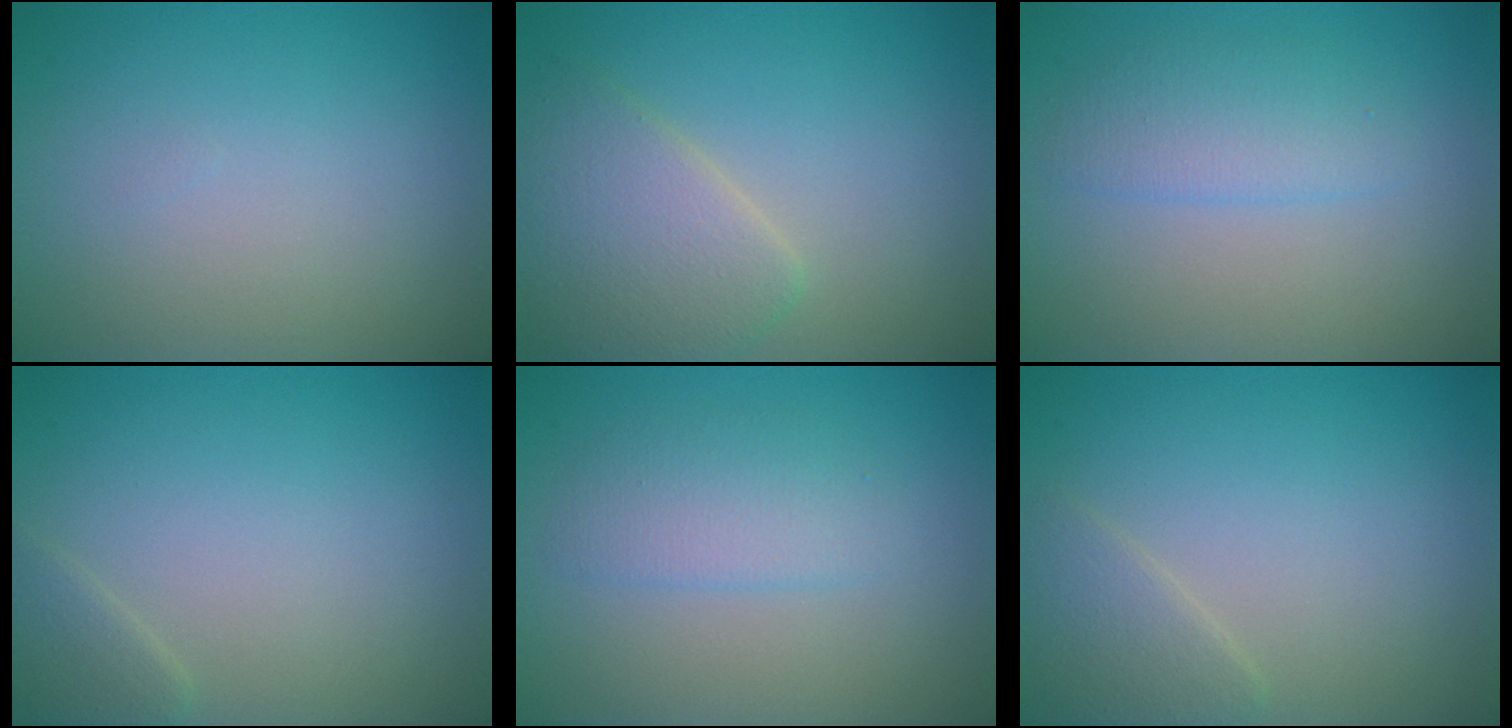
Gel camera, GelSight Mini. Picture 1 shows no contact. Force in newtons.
{"total": 4.7, "press": 4.7, "slide": 0.1}
{"total": 2.4, "press": 2.4, "slide": 0.1}
{"total": 1.5, "press": 1.5, "slide": 0.1}
{"total": 2.4, "press": 2.4, "slide": 0.0}
{"total": 2.1, "press": 2.1, "slide": 0.1}